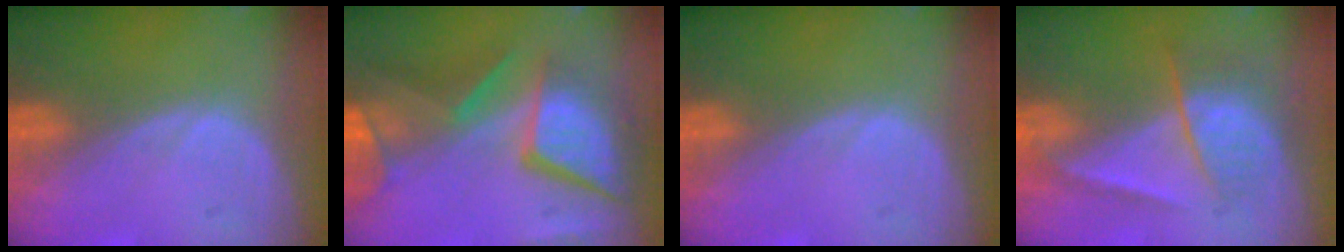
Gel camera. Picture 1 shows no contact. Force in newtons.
{"total": 12.4, "press": 10.1, "slide": 7.1}
{"total": 0.0}
{"total": 7.1, "press": 6.0, "slide": 3.8}